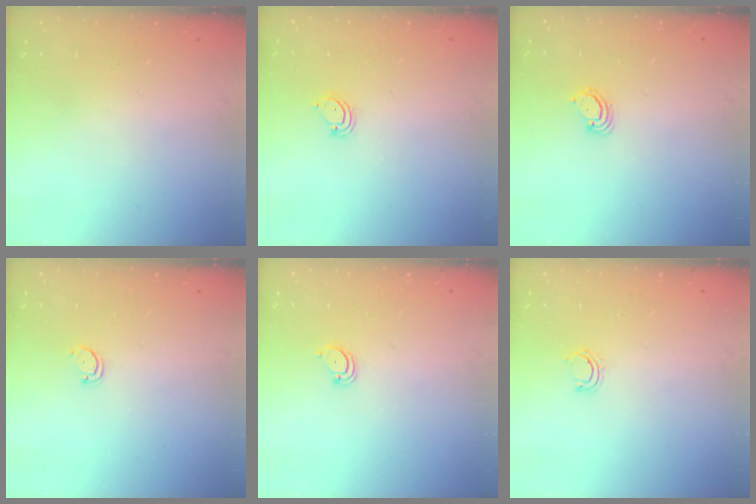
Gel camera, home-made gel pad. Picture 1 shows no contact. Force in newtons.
{"total": 3.3, "press": 3.3, "slide": 0.4}
{"total": 2.9, "press": 2.9, "slide": 0.3}
{"total": 2.3, "press": 2.3, "slide": 0.4}
{"total": 2.7, "press": 2.7, "slide": 0.2}
{"total": 4.1, "press": 4.0, "slide": 1.0}